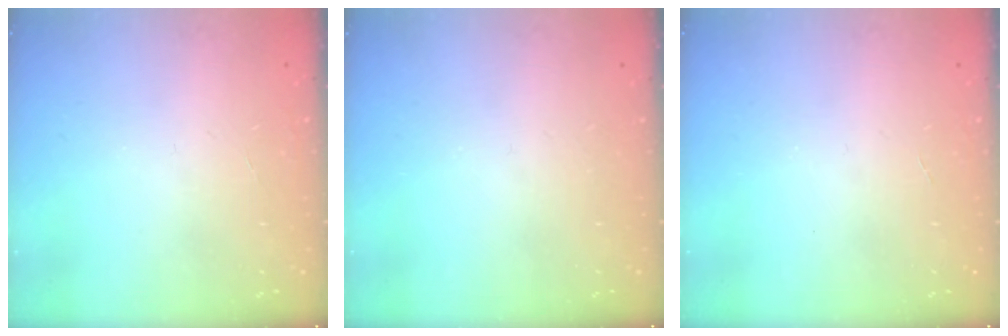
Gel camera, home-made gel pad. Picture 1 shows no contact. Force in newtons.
{"total": 0.0}
{"total": 0.0}